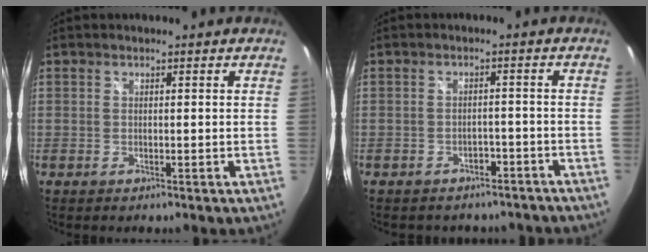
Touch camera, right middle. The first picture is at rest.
{"total": 8.6, "force": [-6.9, 4.5, 2.4], "torque": [-0.054, 0.008, -0.079]}